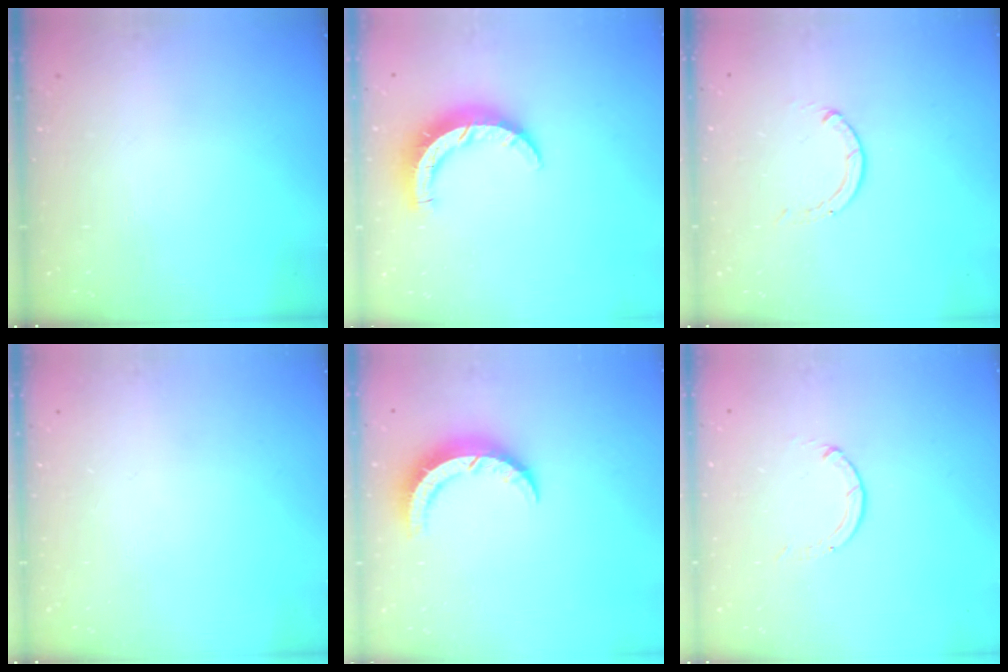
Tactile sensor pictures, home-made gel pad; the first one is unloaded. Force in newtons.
{"total": 7.8, "press": 7.8, "slide": 0.6}
{"total": 0.0}
{"total": 0.0}
{"total": 7.4, "press": 7.4, "slide": 0.7}
{"total": 0.0}